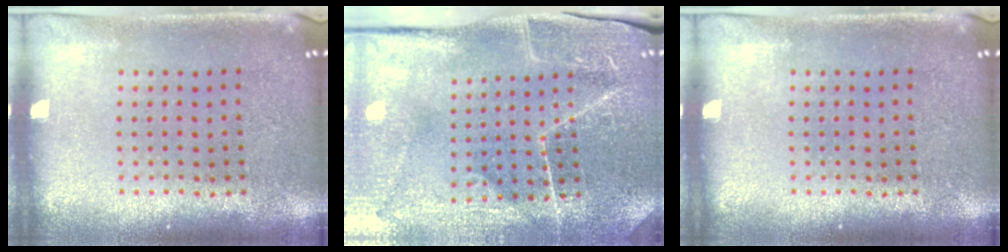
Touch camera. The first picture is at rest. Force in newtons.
{"total": 3.8, "press": 3.7, "slide": 0.2}
{"total": 0.0}